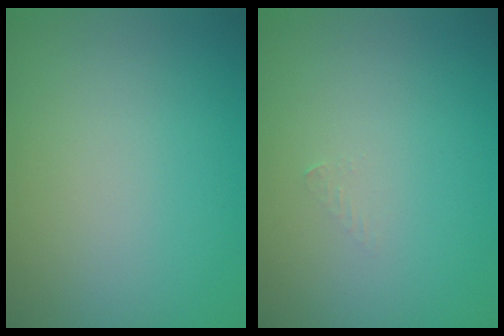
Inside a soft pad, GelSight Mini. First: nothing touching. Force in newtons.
{"total": 0.7, "press": 0.7, "slide": 0.1}